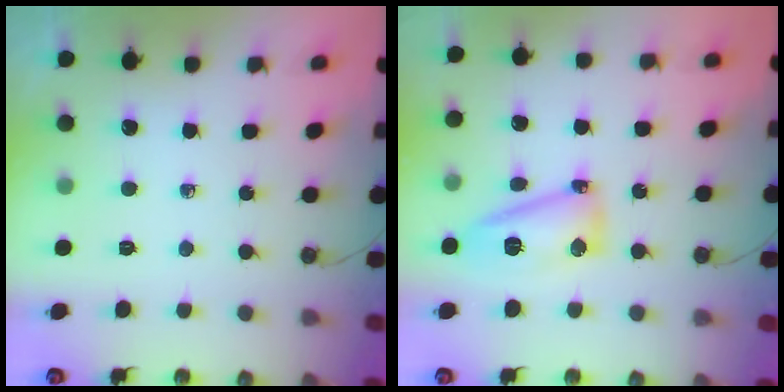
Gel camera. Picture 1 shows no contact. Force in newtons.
{"total": 11.4, "press": 11.1, "slide": 2.3}